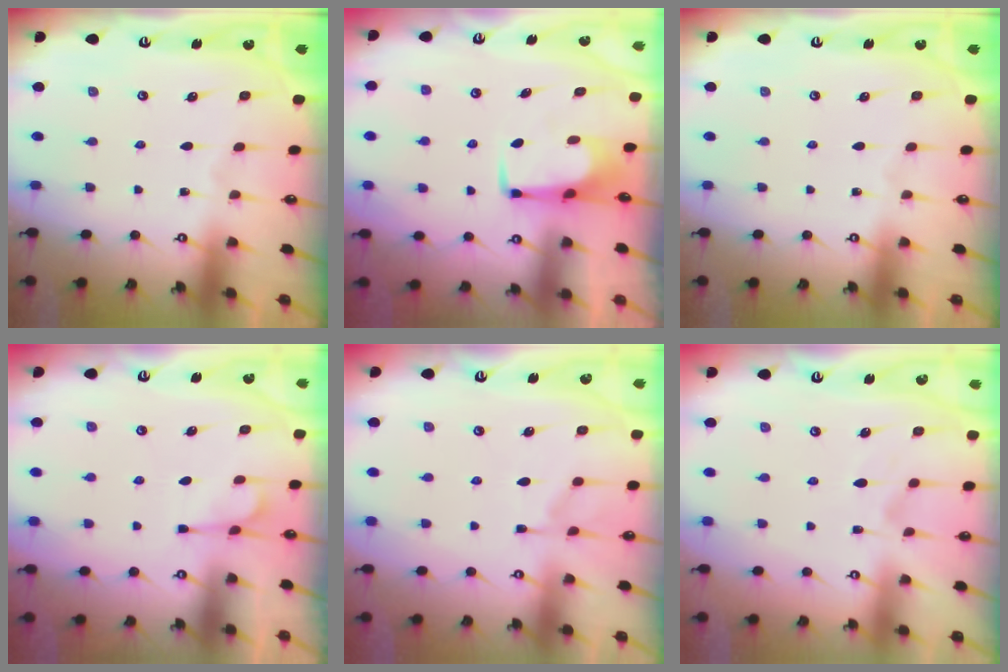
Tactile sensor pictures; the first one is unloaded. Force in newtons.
{"total": 1.6, "press": 1.4, "slide": 0.7}
{"total": 0.0}
{"total": 1.3, "press": 0.2, "slide": 1.3}
{"total": 1.7, "press": 0.7, "slide": 1.5}
{"total": 1.8, "press": 1.4, "slide": 1.2}